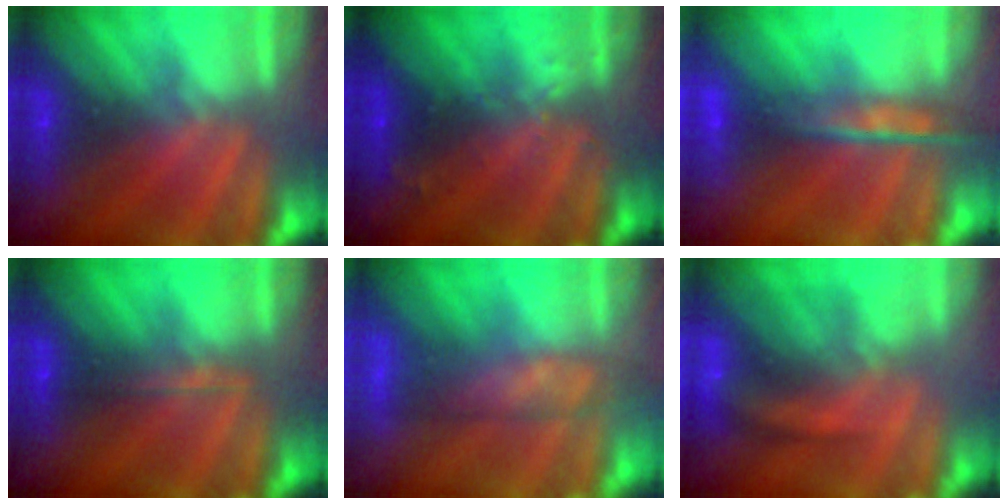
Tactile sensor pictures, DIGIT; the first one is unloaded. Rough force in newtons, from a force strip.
{"total": 2.9}
{"total": 7.4}
{"total": 1.8}
{"total": 3.8}
{"total": 10.8}